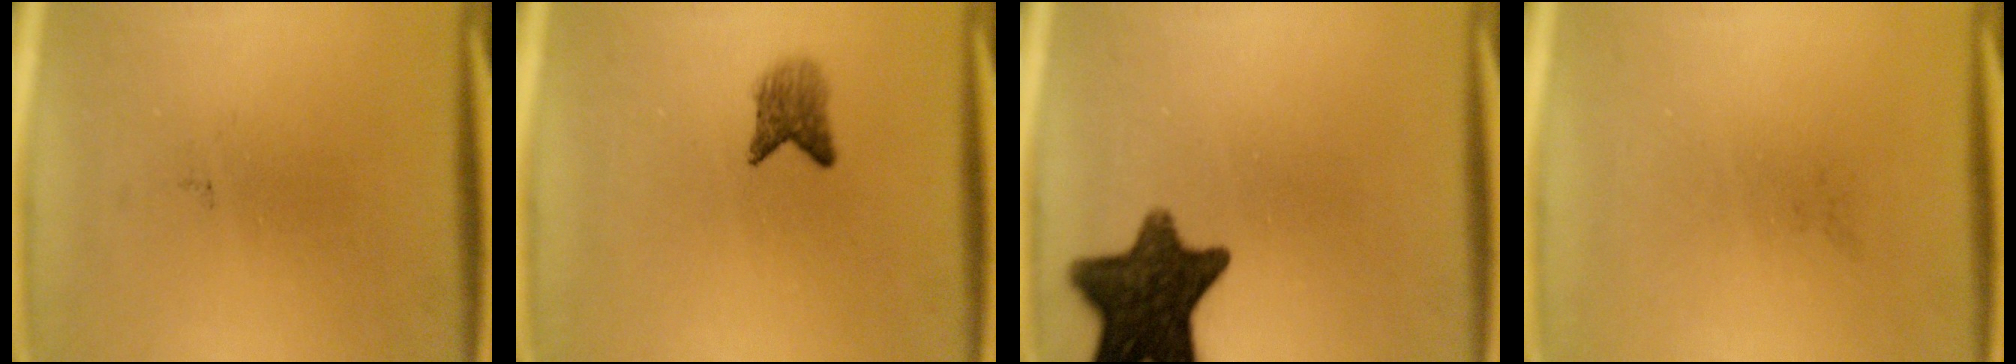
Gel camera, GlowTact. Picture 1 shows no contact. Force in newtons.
{"total": 2.8}
{"total": 12.8}
{"total": 0.0}